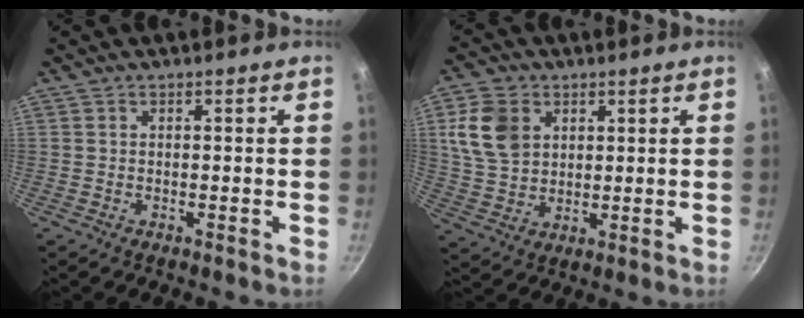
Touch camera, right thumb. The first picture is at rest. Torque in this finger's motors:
{"motor_torque": [0.57, 0.96, 0.90, 0.02, 0.06]}